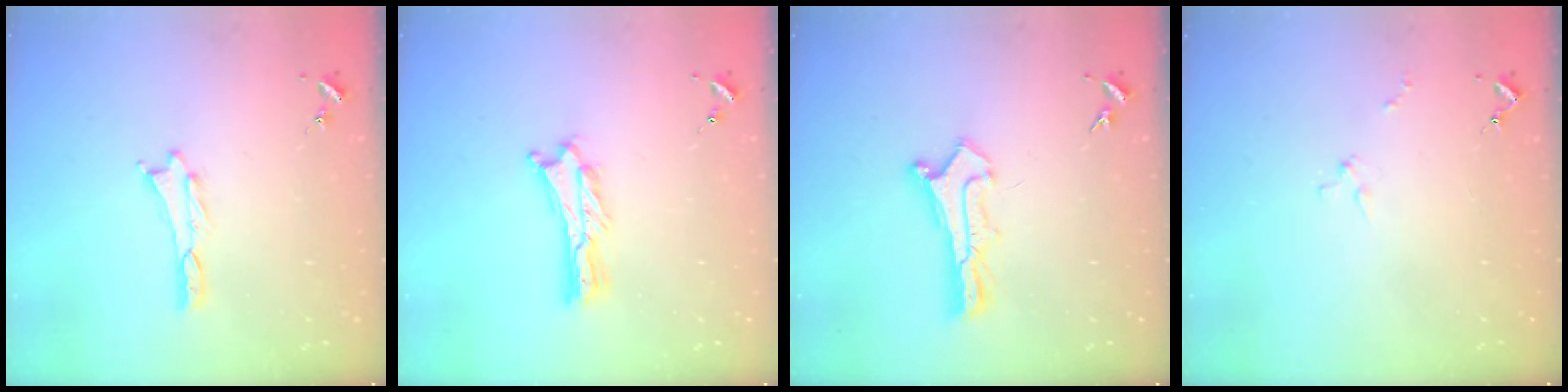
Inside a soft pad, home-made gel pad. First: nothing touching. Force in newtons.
{"total": 1.3, "press": 1.3, "slide": 0.3}
{"total": 1.1, "press": 1.1, "slide": 0.1}
{"total": 1.3, "press": 1.2, "slide": 0.1}